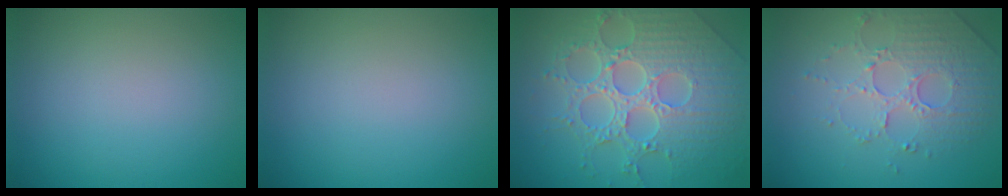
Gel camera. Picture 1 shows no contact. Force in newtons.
{"total": 0.0}
{"total": 8.5, "press": 6.2, "slide": 5.8}
{"total": 5.1, "press": 3.5, "slide": 3.7}